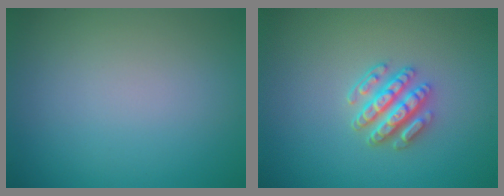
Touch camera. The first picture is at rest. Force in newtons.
{"total": 3.8, "press": 3.2, "slide": 2.0}